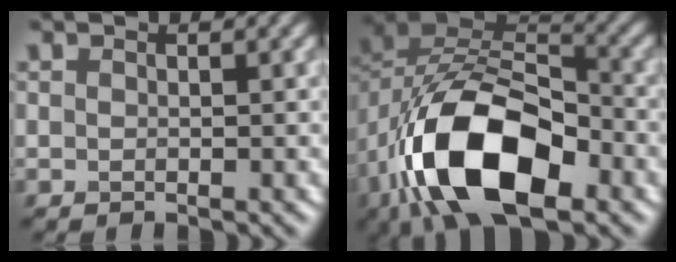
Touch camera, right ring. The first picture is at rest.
{"total": 13.9, "force": [-5.5, 7.4, 10.4], "torque": [-0.196, -0.004, -0.098]}